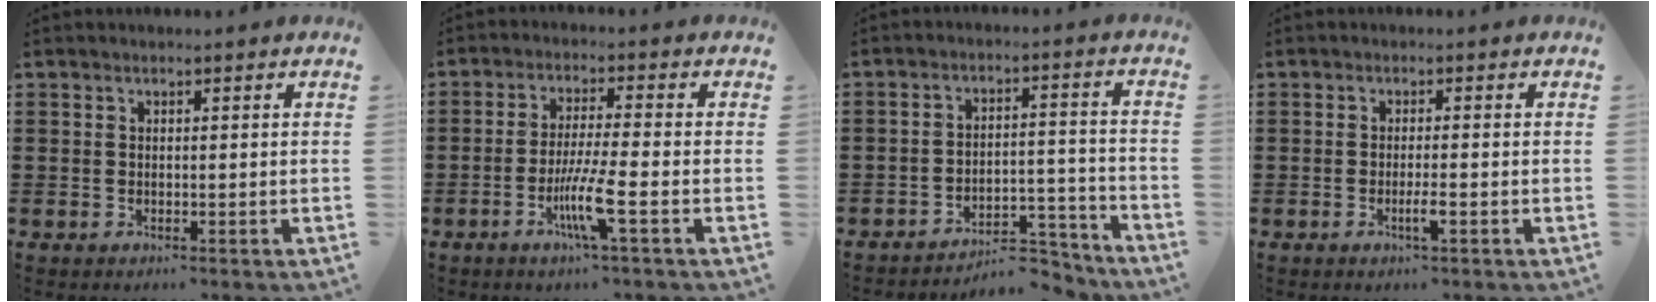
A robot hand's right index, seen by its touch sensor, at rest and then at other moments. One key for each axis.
{"total": 7.2, "fx": -2.9, "fy": 0.1, "fz": 6.5, "tx": -0.127, "ty": -0.016, "tz": -0.055}
{"total": 6.4, "fx": -6.0, "fy": 1.4, "fz": 1.9, "tx": -0.026, "ty": 0.018, "tz": -0.115}
{"total": 2.5, "fx": -1.1, "fy": 0.2, "fz": 2.3, "tx": -0.039, "ty": -0.001, "tz": -0.020}